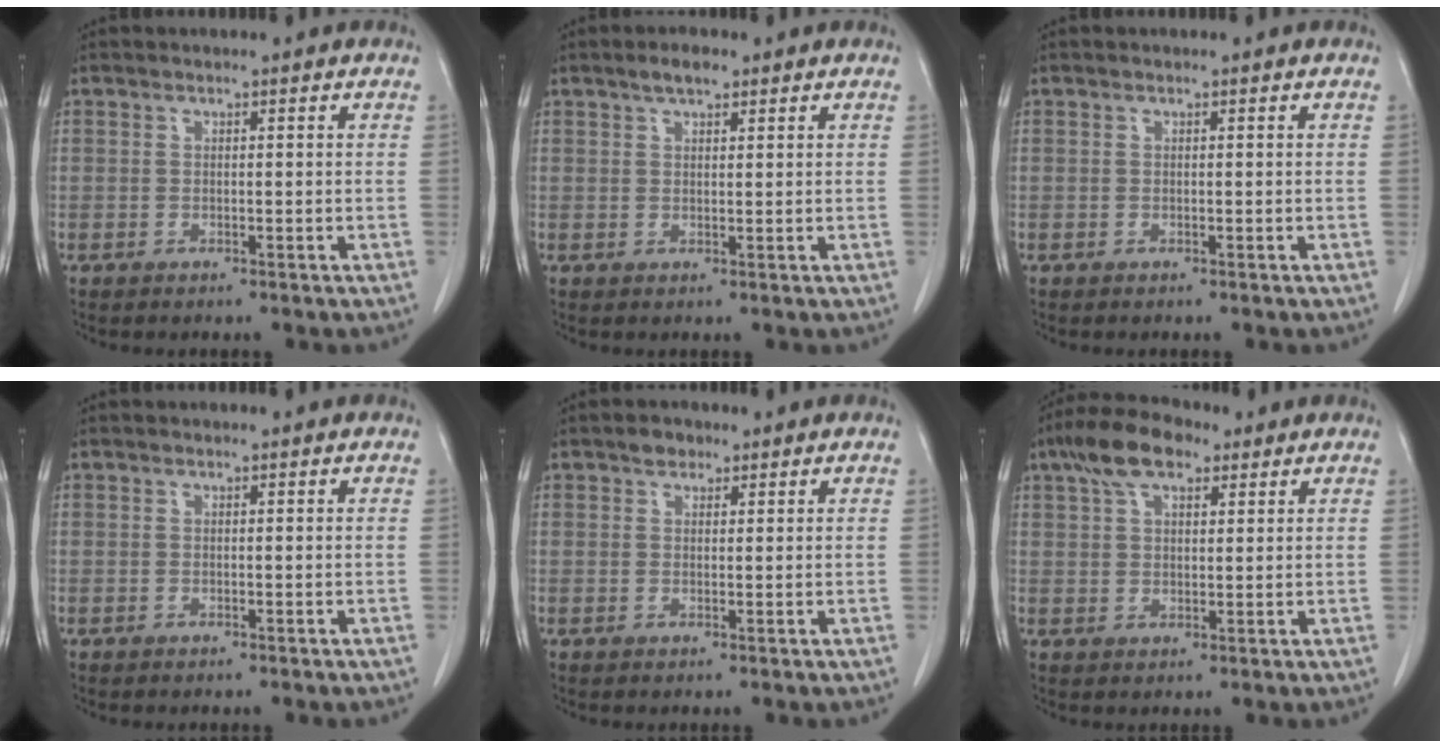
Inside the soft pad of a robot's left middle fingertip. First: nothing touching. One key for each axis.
{"total": 2.6, "fx": 1.9, "fy": 0.9, "fz": 1.6, "tx": -0.031, "ty": 0.005, "tz": 0.032}
{"total": 0.0}
{"total": 0.0}
{"total": 1.7, "fx": 1.2, "fy": 1.1, "fz": 0.5, "tx": -0.010, "ty": 0.003, "tz": 0.017}
{"total": 8.0, "fx": 4.8, "fy": 3.5, "fz": 5.3, "tx": -0.105, "ty": 0.029, "tz": 0.088}